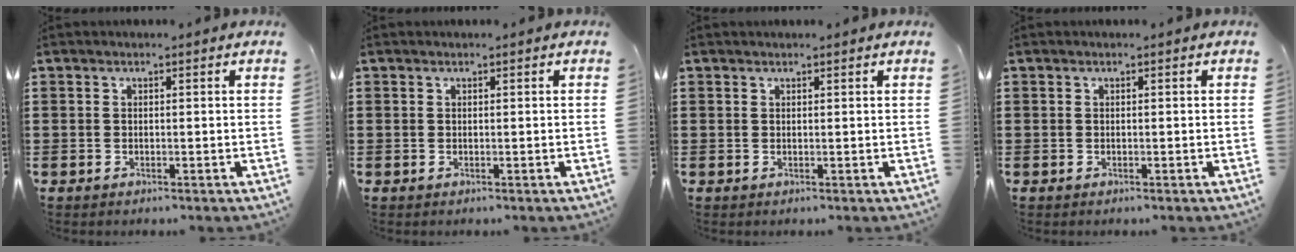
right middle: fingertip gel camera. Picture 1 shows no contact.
{"total": 0.6, "force": [-0.6, 0.1, -0.1], "torque": [0.003, 0.003, -0.011]}
{"total": 0.0}
{"total": 0.0}